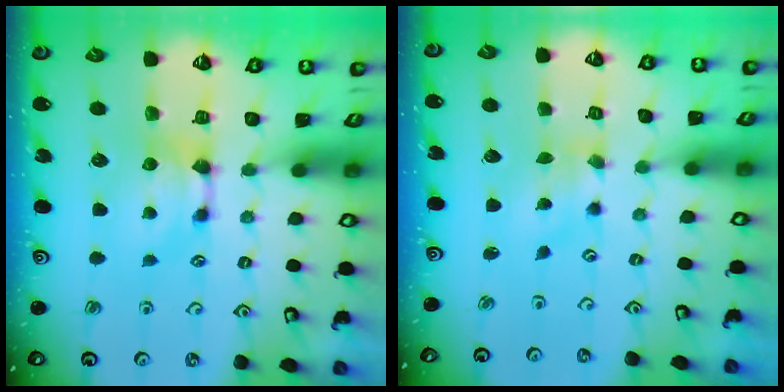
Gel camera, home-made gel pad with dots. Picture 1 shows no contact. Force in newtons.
{"total": 1.7, "press": 1.3, "slide": 1.0}